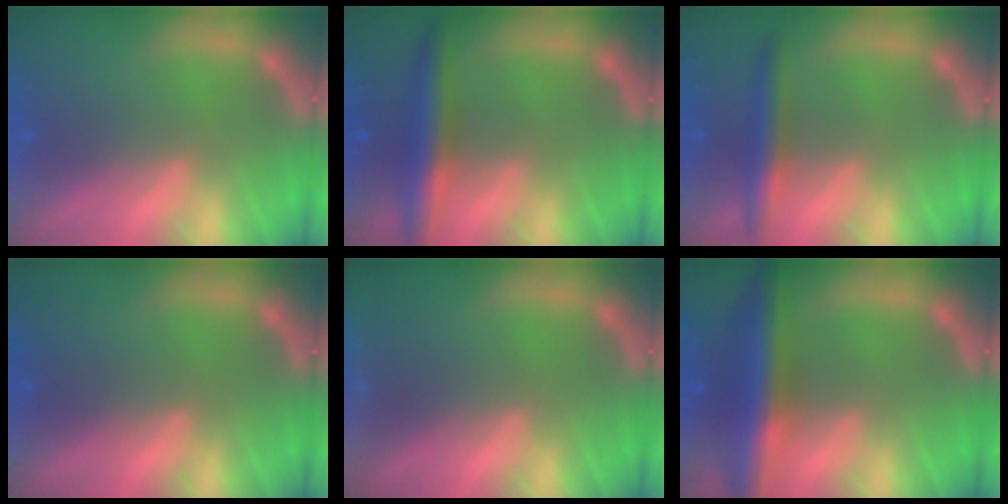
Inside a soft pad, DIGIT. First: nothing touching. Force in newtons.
{"total": 5.0}
{"total": 3.5}
{"total": 0.0}
{"total": 7.9}
{"total": 7.5}